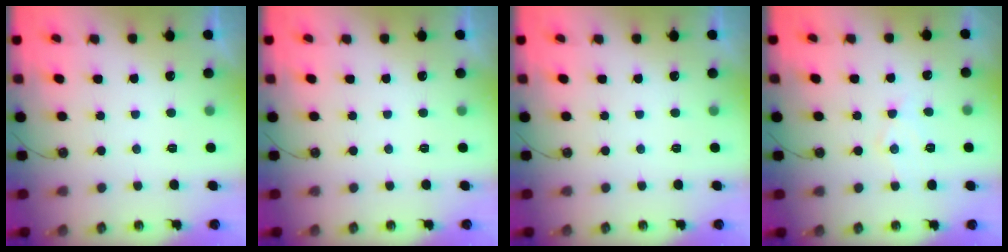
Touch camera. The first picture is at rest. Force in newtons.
{"total": 0.0}
{"total": 0.0}
{"total": 7.4, "press": 7.4, "slide": 0.1}